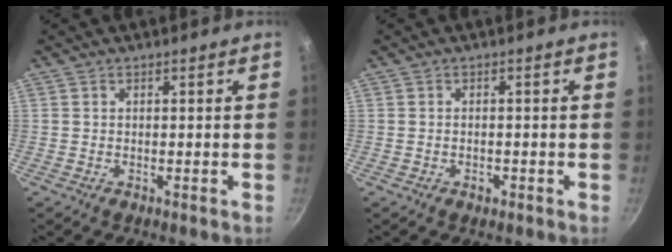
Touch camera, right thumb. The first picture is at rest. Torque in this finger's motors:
{"motor_torque": [-0.23, 0.06, -0.30, 0.17, 0.05]}